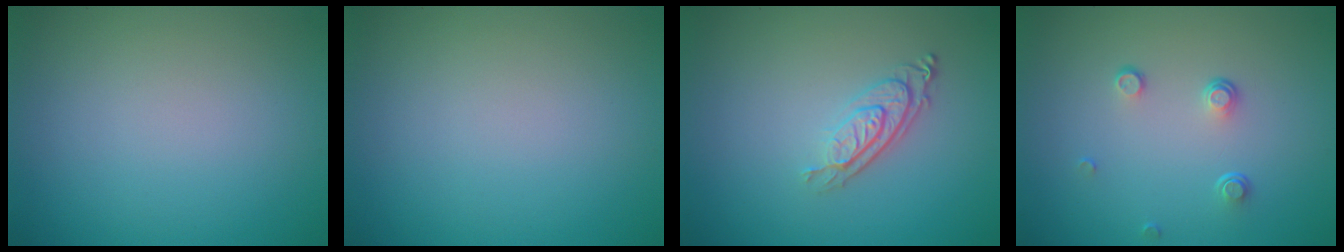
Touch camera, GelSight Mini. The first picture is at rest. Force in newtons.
{"total": 0.0}
{"total": 2.9, "press": 2.0, "slide": 2.0}
{"total": 1.4, "press": 0.8, "slide": 1.2}